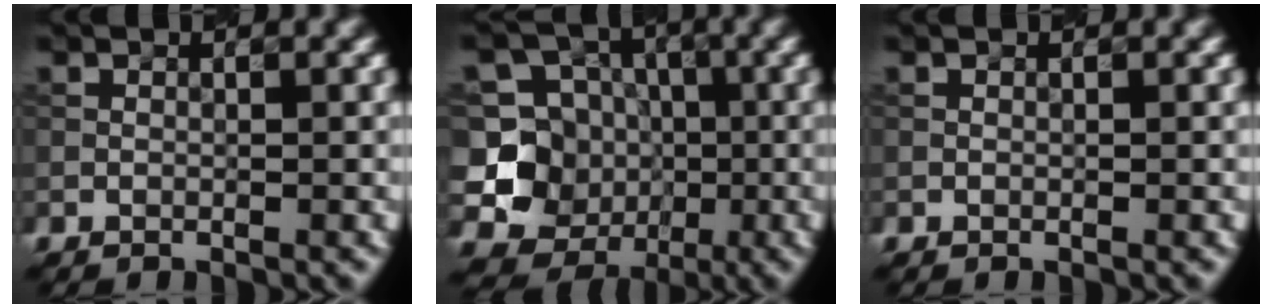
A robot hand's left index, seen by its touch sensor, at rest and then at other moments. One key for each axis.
{"total": 9.3, "fx": -2.1, "fy": 8.7, "fz": 2.5, "tx": -0.063, "ty": 0.013, "tz": -0.046}
{"total": 0.0}